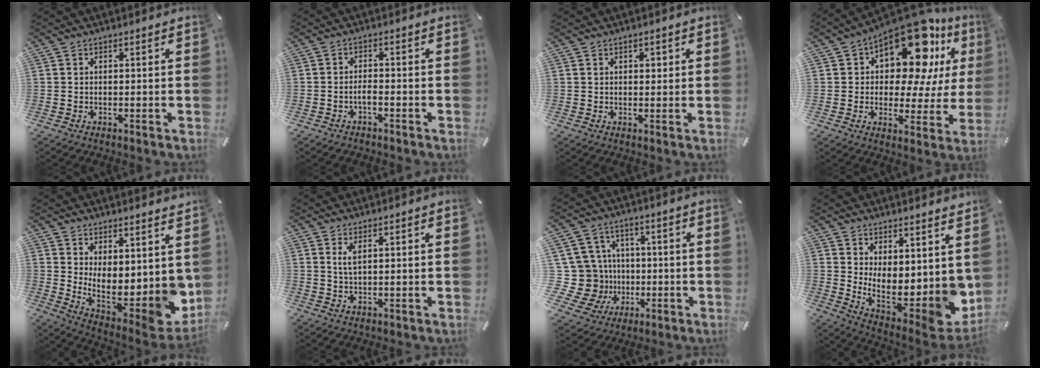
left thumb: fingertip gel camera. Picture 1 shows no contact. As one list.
[{"total": 2.4, "force": [-1.5, 0.8, 1.6], "torque": [-0.030, 0.006, -0.027]}, {"total": 1.2, "force": [0.4, 1.0, 0.5], "torque": [-0.003, 0.001, 0.004]}, {"total": 18.0, "force": [10.7, 8.2, 11.9], "torque": [-0.182, -0.081, 0.181]}, {"total": 8.8, "force": [1.4, 4.9, 7.2], "torque": [-0.067, -0.059, 0.040]}, {"total": 2.5, "force": [1.3, 0.5, 2.1], "torque": [-0.044, 0.002, 0.022]}, {"total": 16.2, "force": [-0.6, 15.0, 6.1], "torque": [-0.148, -0.004, -0.001]}, {"total": 9.2, "force": [1.3, 5.4, 7.4], "torque": [-0.071, -0.058, 0.040]}]